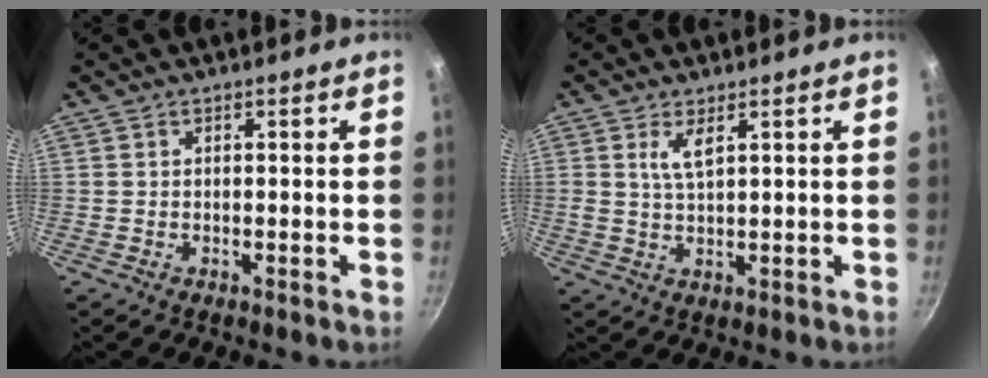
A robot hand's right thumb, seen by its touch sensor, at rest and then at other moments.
{"total": 3.7, "force": [1.7, 1.2, 3.0], "torque": [-0.057, -0.013, 0.035]}